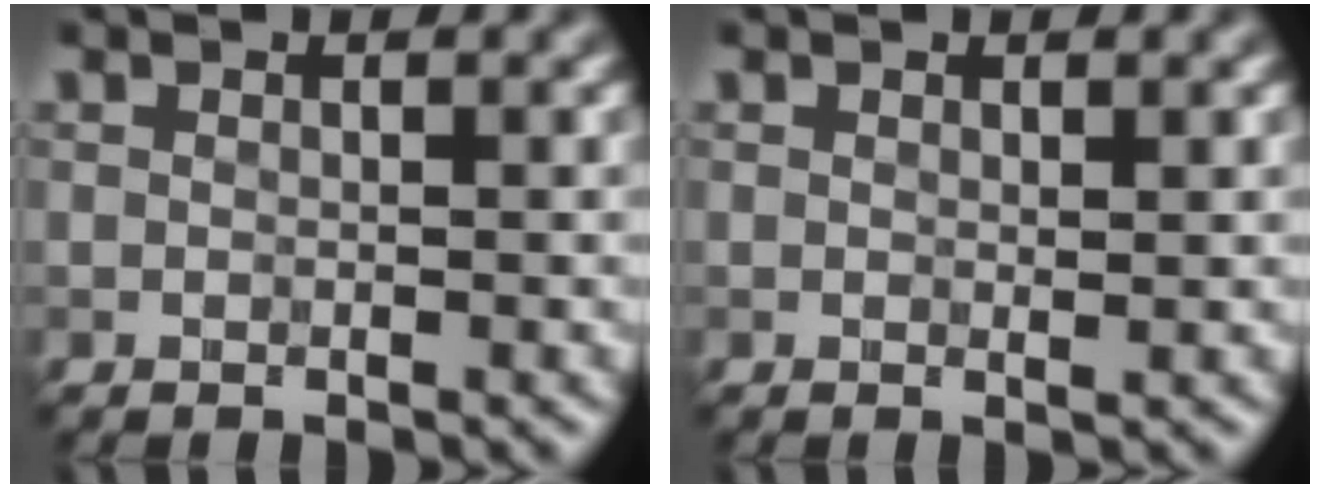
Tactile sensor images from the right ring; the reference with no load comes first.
{"total": 0.5, "force": [0.3, -0.1, 0.4], "torque": [-0.004, 0.001, 0.008]}